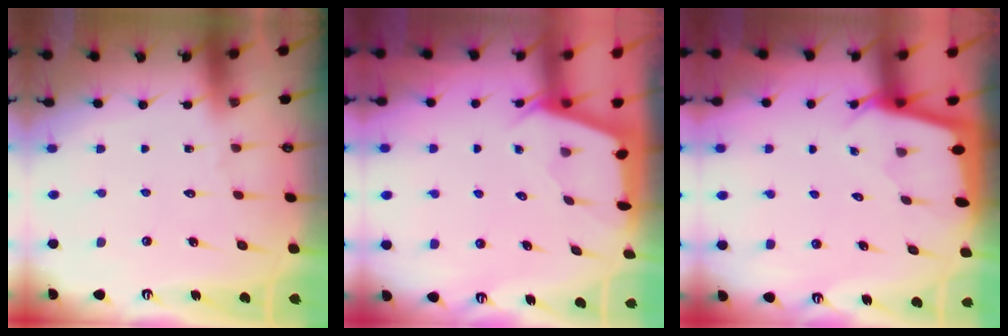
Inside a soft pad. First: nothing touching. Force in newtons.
{"total": 2.0, "press": 2.0, "slide": 0.3}
{"total": 2.2, "press": 2.2, "slide": 0.1}